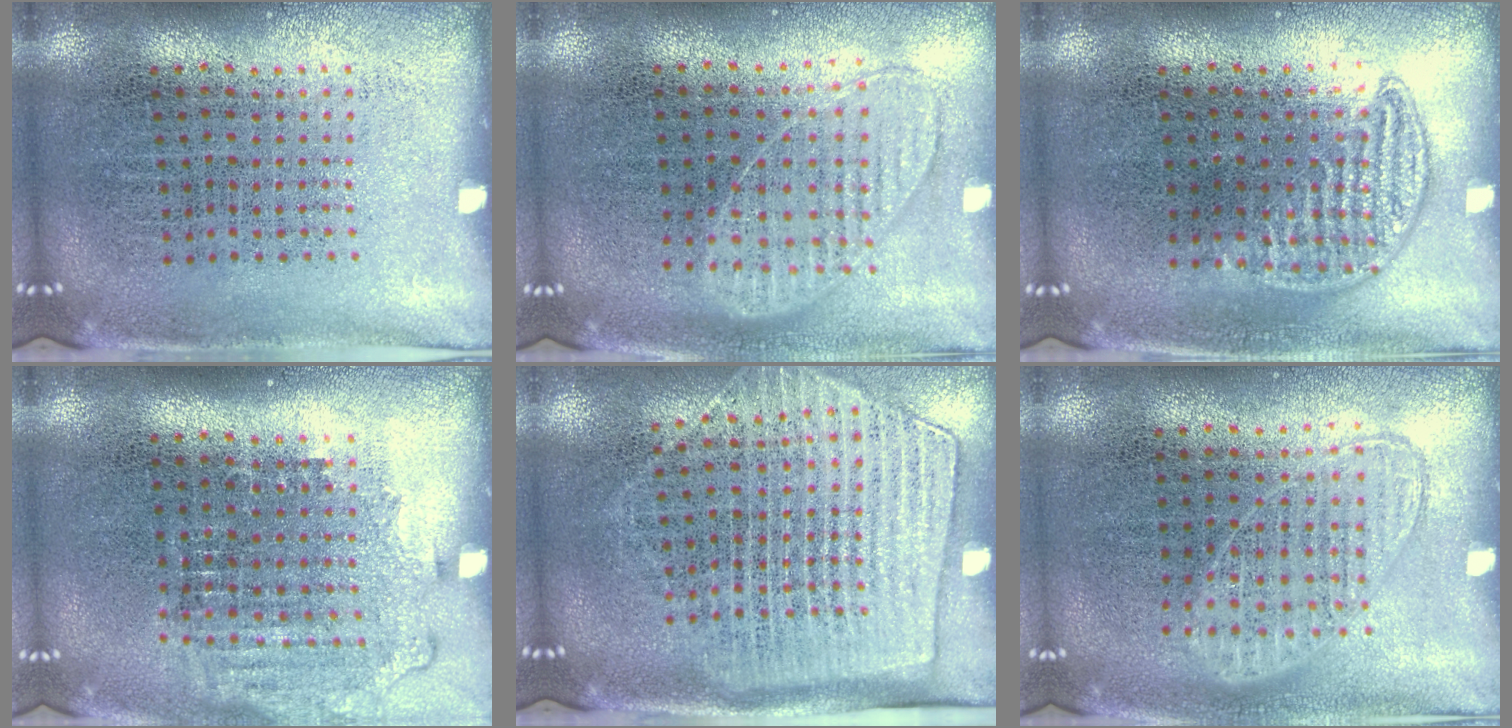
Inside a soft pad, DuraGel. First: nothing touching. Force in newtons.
{"total": 0.9, "press": 0.8, "slide": 0.3}
{"total": 1.0, "press": 0.8, "slide": 0.4}
{"total": 1.4, "press": 1.2, "slide": 0.6}
{"total": 1.9, "press": 1.6, "slide": 1.0}
{"total": 0.9, "press": 0.9, "slide": 0.3}